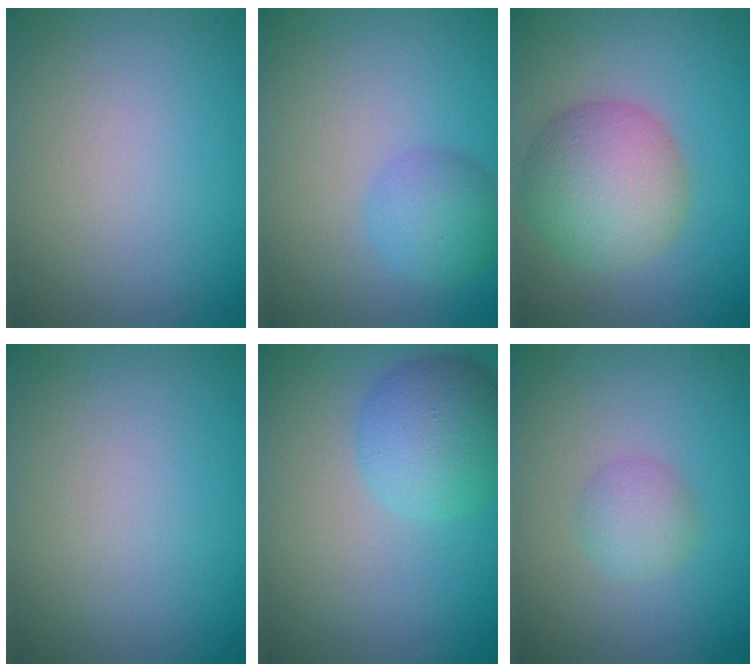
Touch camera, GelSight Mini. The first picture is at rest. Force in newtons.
{"total": 2.9, "press": 2.9, "slide": 0.1}
{"total": 6.8, "press": 6.8, "slide": 0.3}
{"total": 0.0}
{"total": 5.2, "press": 5.2, "slide": 0.2}
{"total": 2.0, "press": 2.0, "slide": 0.1}